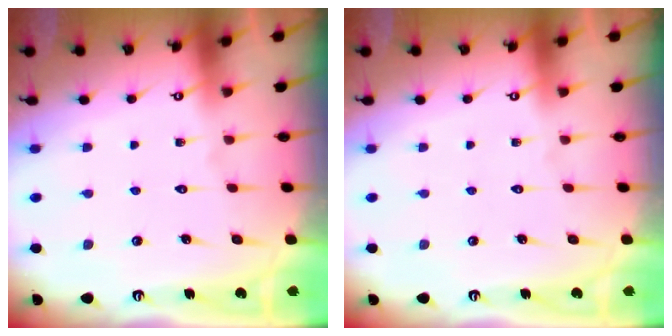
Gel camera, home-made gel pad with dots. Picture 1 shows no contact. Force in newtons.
{"total": 0.0}